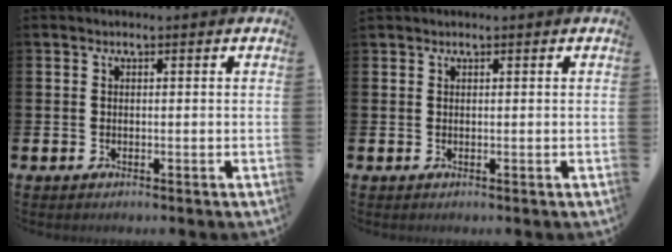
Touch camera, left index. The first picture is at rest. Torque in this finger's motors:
{"motor_torque": [-0.04, -0.25, 0.51, 0.19]}